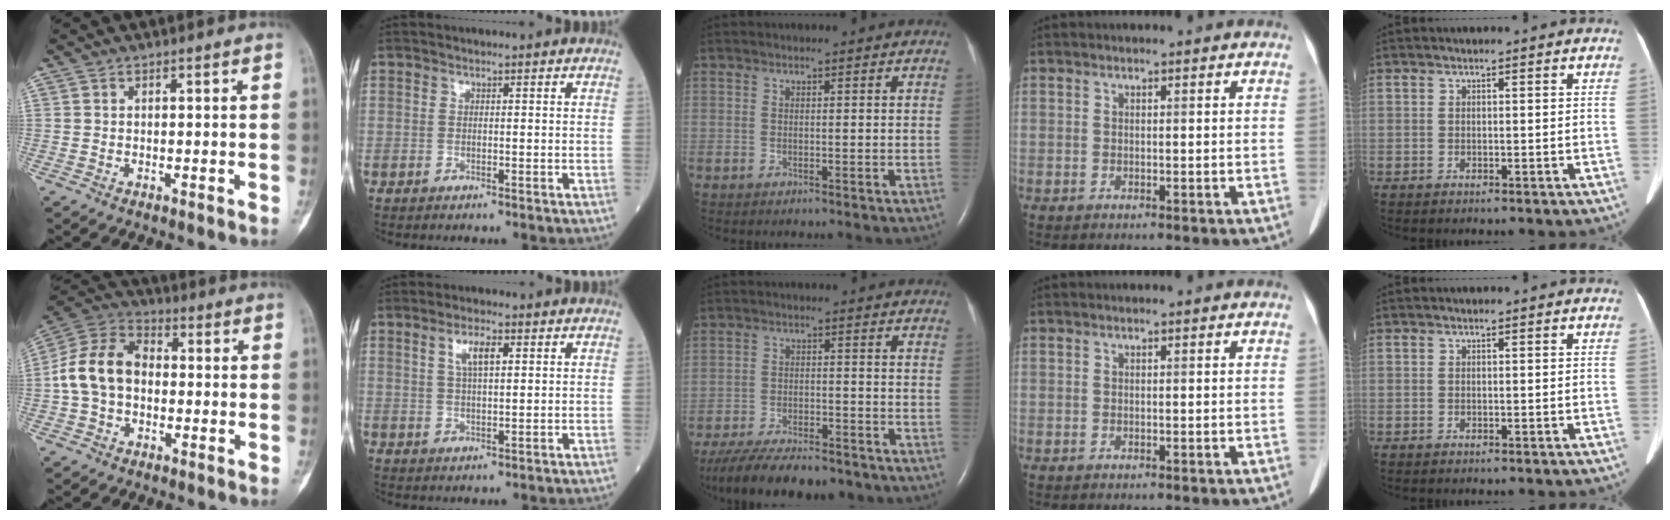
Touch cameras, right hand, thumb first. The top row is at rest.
{"thumb": {"total": 12.3, "force": [-0.8, 9.0, 8.4], "torque": [-0.148, 0.039, -0.027]}, "index": {"total": 4.3, "force": [1.8, 1.1, 3.8], "torque": [-0.073, 0.006, 0.034]}, "middle": {"total": 15.1, "force": [-12.6, 4.2, 7.3], "torque": [-0.148, -0.018, -0.191]}}